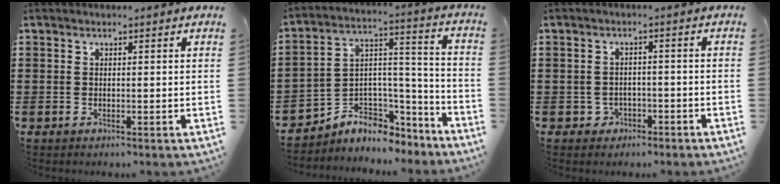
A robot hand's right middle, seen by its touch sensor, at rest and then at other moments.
{"total": 4.8, "force": [-3.8, 2.9, 0.5], "torque": [-0.017, -0.010, -0.074]}
{"total": 1.9, "force": [-1.5, 1.1, 0.2], "torque": [-0.013, -0.003, -0.034]}